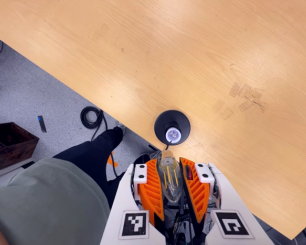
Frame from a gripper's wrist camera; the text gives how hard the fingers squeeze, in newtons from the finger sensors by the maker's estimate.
{"total": 20.6, "left": 22.3, "right": 18.9}